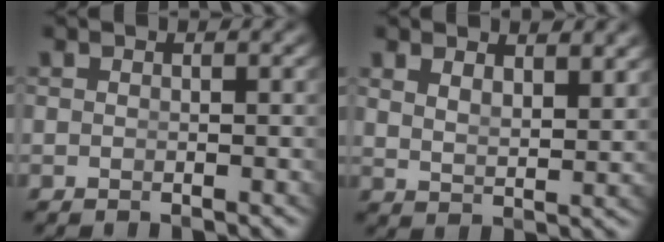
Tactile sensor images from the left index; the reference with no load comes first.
{"total": 2.4, "force": [2.0, 0.3, 1.2], "torque": [-0.028, -0.019, 0.050]}